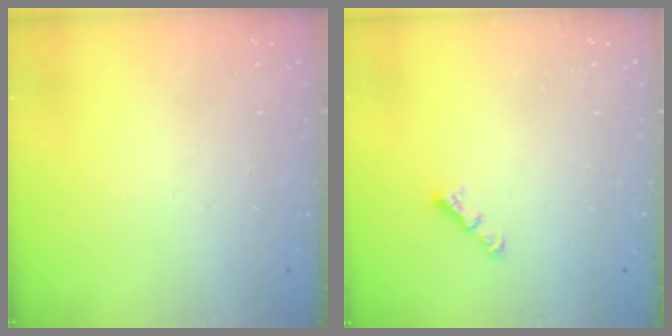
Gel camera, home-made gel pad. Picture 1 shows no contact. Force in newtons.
{"total": 3.3, "press": 3.3, "slide": 0.4}